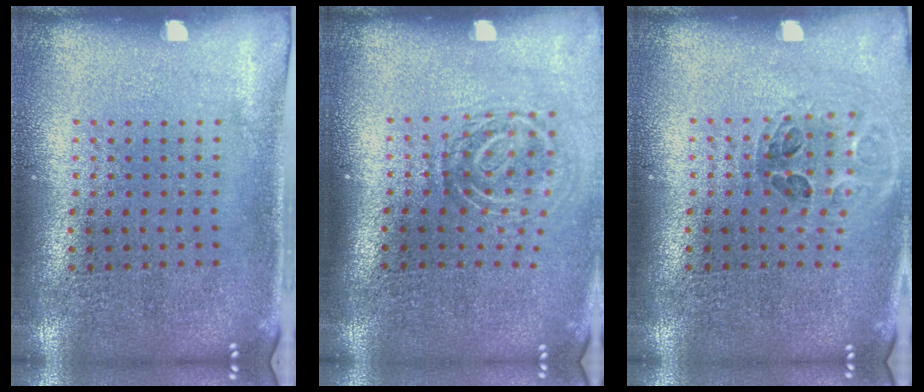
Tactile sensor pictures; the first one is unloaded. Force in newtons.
{"total": 2.0, "press": 1.3, "slide": 1.5}
{"total": 1.0, "press": 1.0, "slide": 0.1}